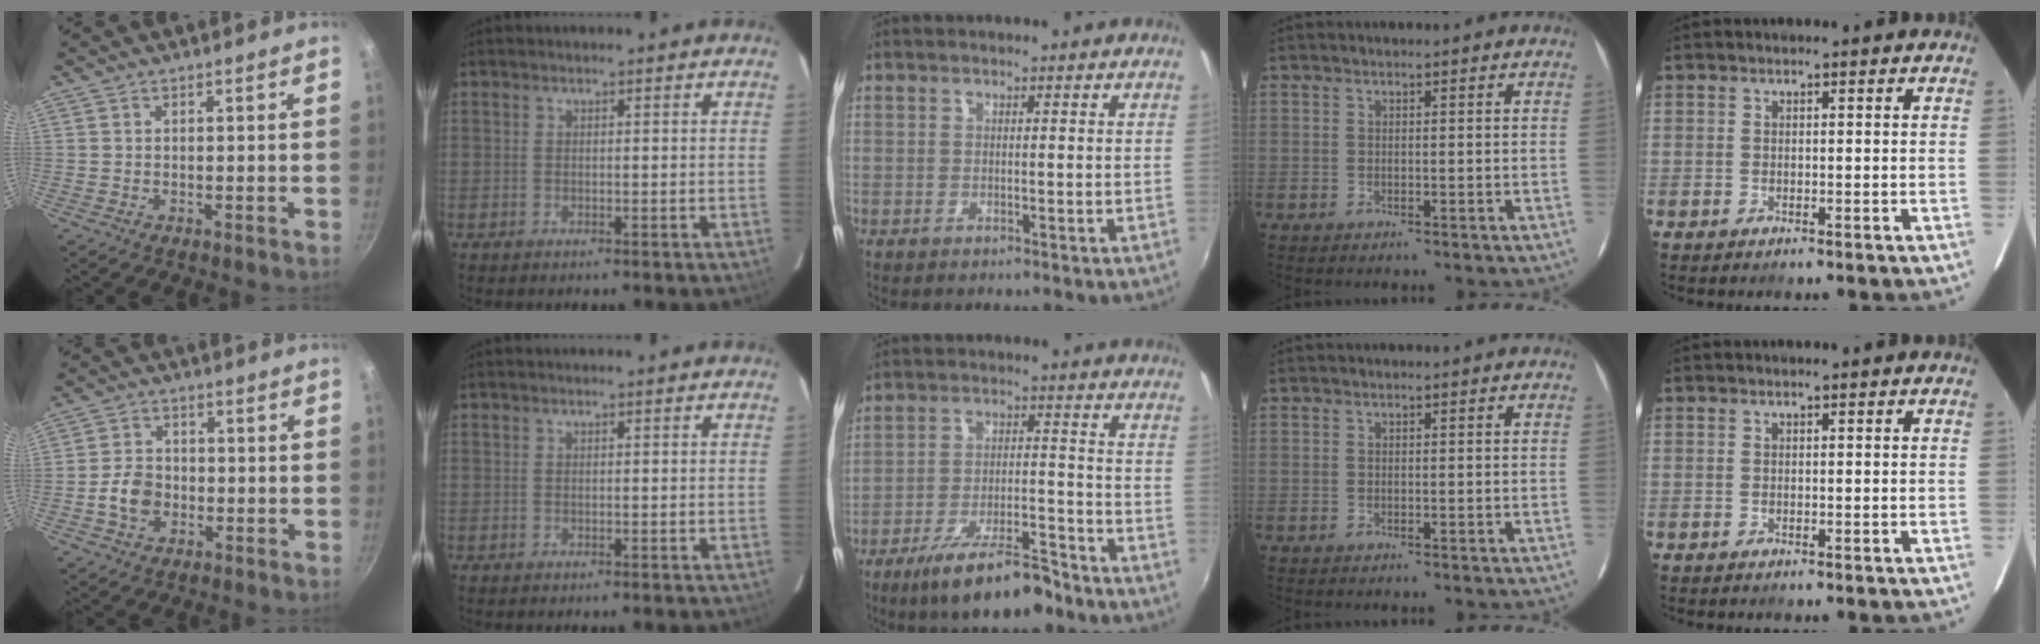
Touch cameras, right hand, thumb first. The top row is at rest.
{"thumb": {"total": 6.5, "force": [-1.8, 4.9, 3.8], "torque": [-0.055, 0.022, -0.039]}, "middle": {"total": 13.0, "force": [-9.9, 3.3, 7.9], "torque": [-0.154, -0.011, -0.159]}}